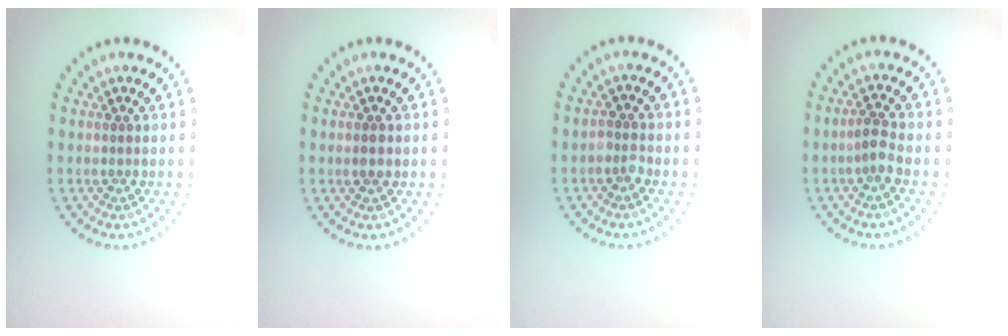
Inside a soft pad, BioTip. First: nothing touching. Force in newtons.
{"total": 1.2, "press": 1.2, "slide": 0.2}
{"total": 1.2, "press": 1.1, "slide": 0.4}
{"total": 1.8, "press": 1.4, "slide": 1.0}